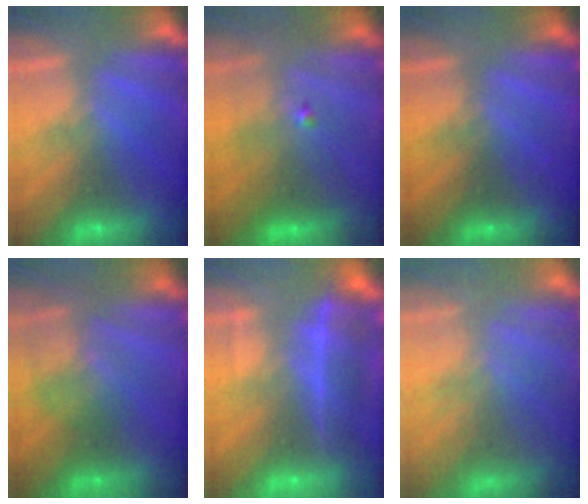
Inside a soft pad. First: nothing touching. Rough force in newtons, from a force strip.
{"total": 4.3}
{"total": 2.9}
{"total": 2.3}
{"total": 7.3}
{"total": 6.9}